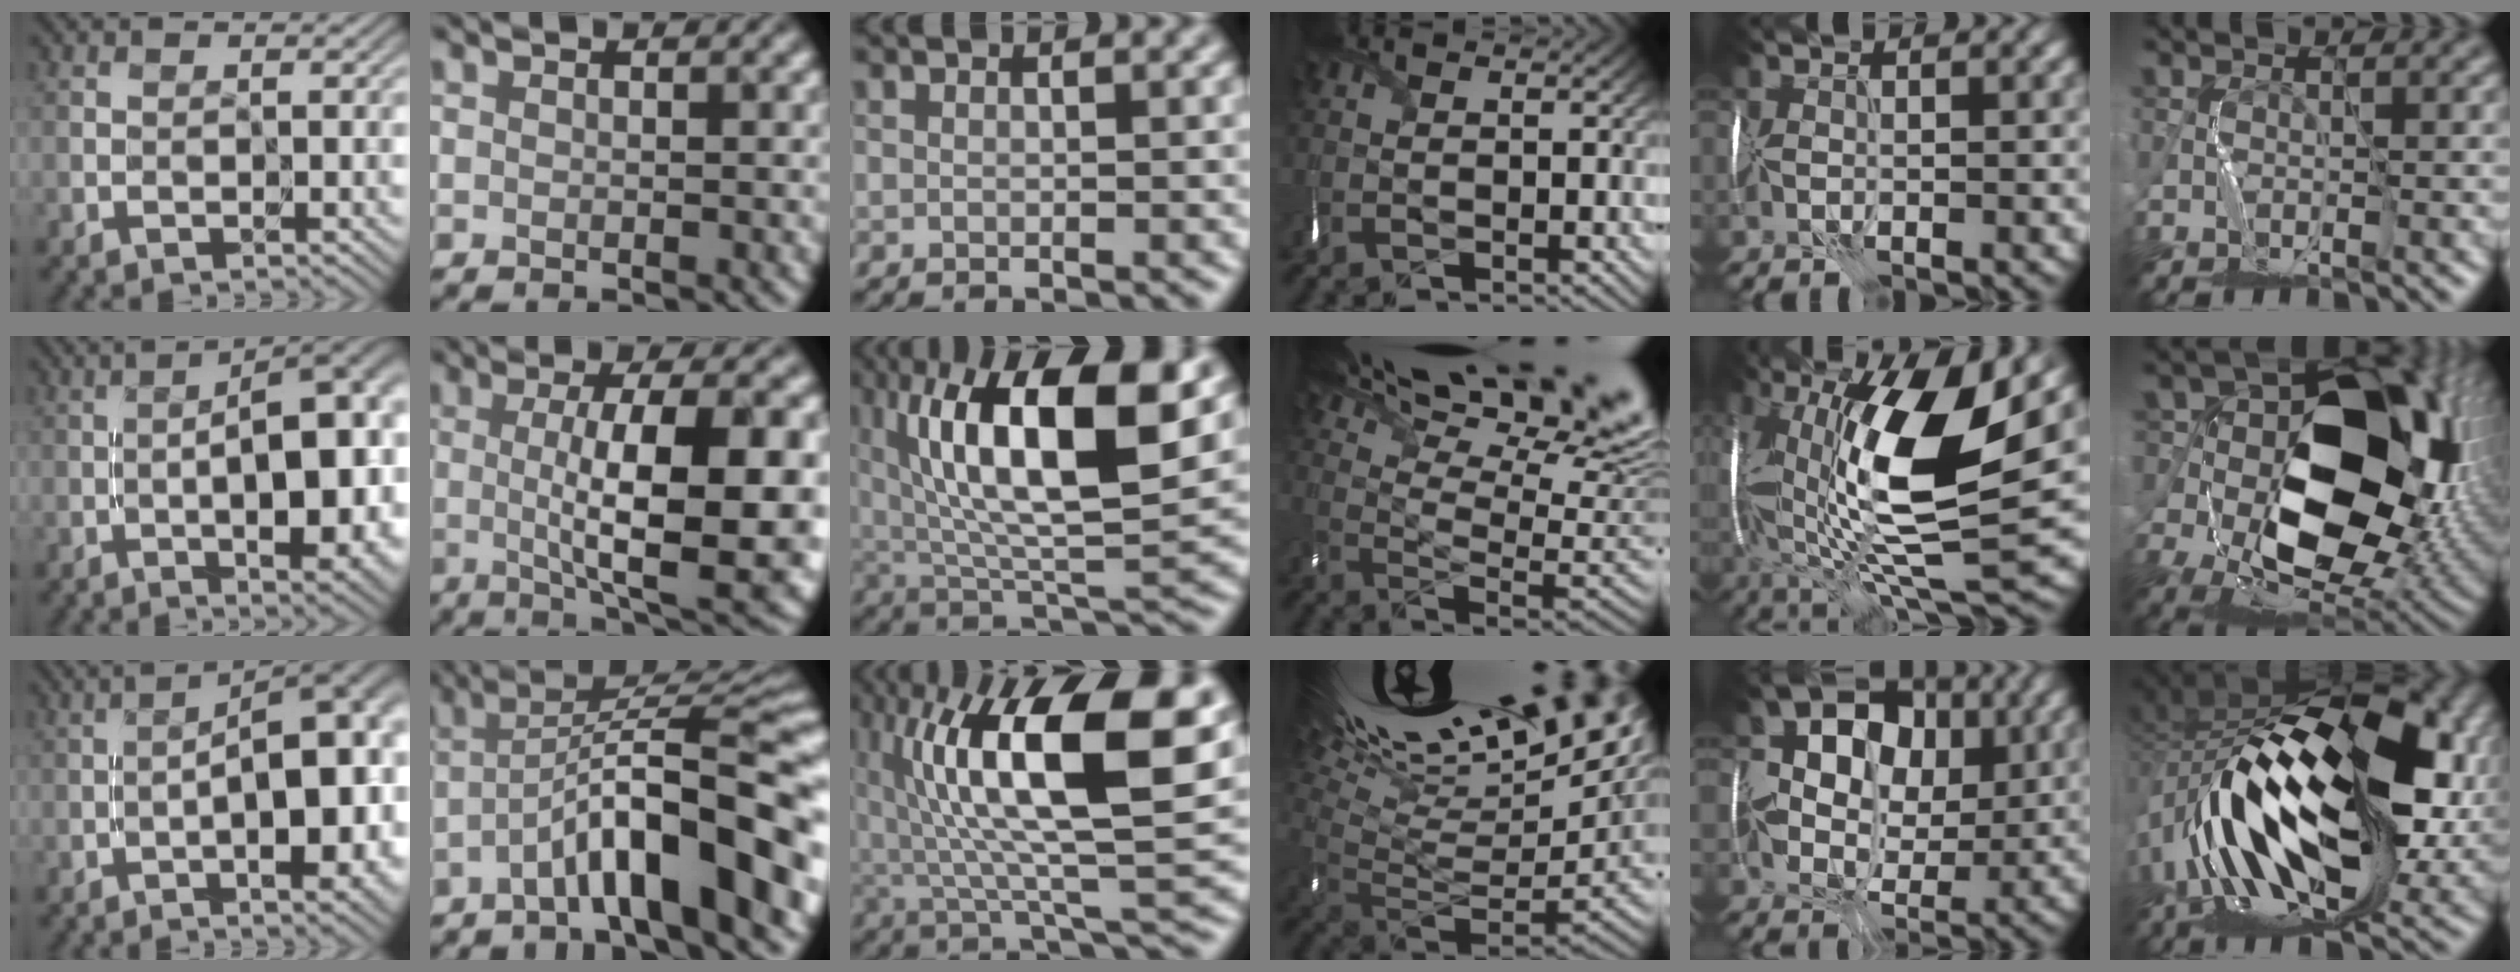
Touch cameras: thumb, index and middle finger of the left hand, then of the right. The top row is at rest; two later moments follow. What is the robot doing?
{"motion": "wrap", "object": "ribbon"}